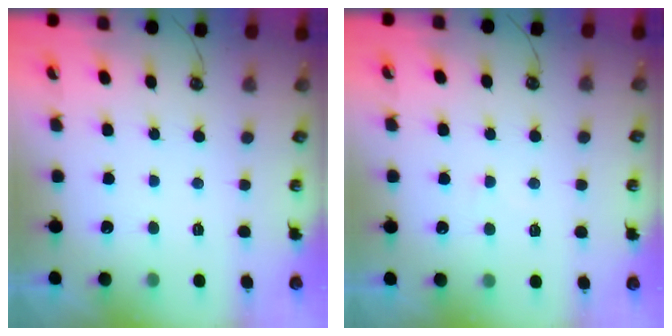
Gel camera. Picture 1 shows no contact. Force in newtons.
{"total": 5.6, "press": 5.6, "slide": 0.4}